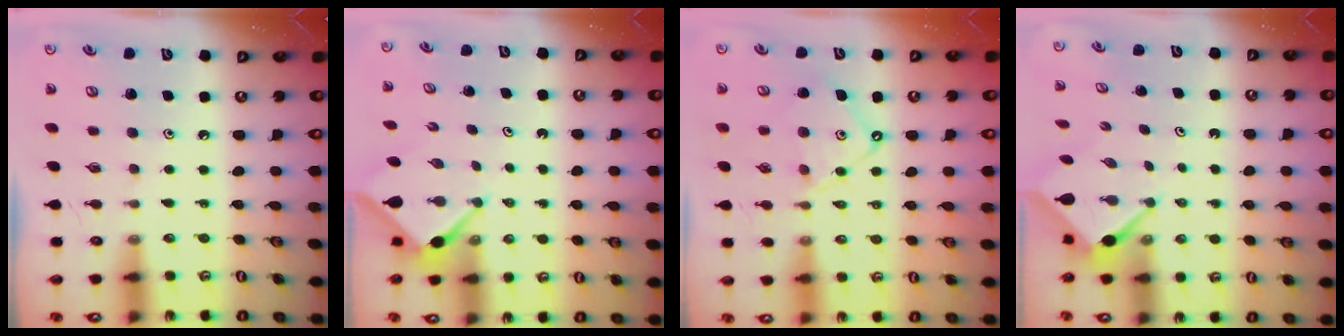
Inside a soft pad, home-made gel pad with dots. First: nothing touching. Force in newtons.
{"total": 3.1, "press": 3.1, "slide": 0.3}
{"total": 9.9, "press": 9.9, "slide": 0.8}
{"total": 2.7, "press": 2.7, "slide": 0.0}